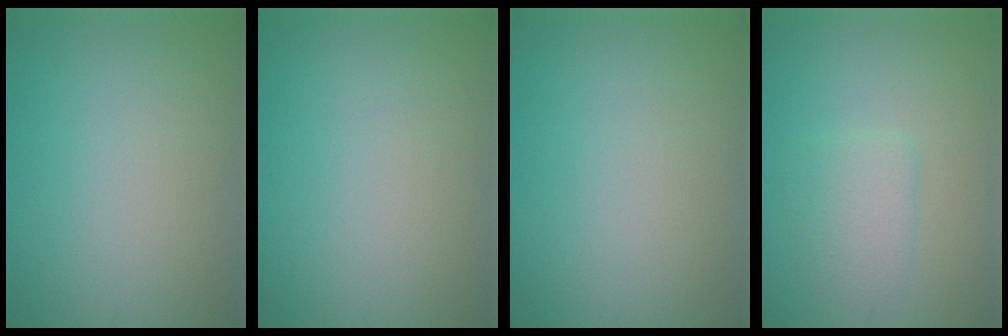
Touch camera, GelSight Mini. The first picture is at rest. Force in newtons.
{"total": 0.0}
{"total": 0.0}
{"total": 2.4, "press": 2.3, "slide": 0.5}